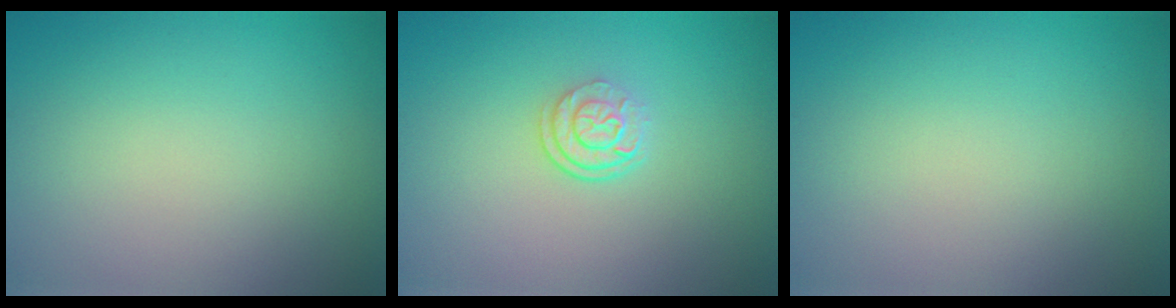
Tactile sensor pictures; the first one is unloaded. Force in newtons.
{"total": 2.5, "press": 1.8, "slide": 1.8}
{"total": 0.0}